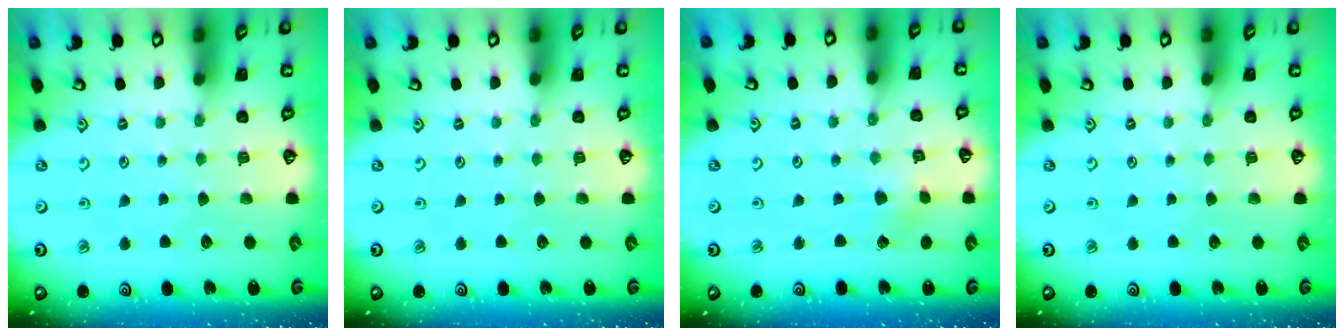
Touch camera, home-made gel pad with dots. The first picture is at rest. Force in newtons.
{"total": 0.0}
{"total": 1.7, "press": 1.6, "slide": 0.2}
{"total": 0.0}